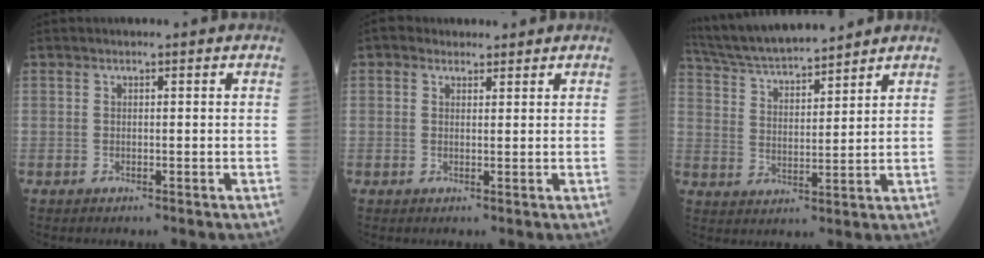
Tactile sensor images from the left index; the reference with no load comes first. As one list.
[{"total": 2.4, "force": [1.8, 1.5, 0.5], "torque": [-0.004, 0.016, 0.026]}, {"total": 13.7, "force": [12.6, 1.5, 5.2], "torque": [-0.097, 0.021, 0.228]}]